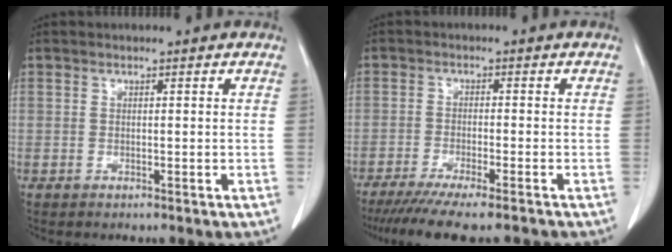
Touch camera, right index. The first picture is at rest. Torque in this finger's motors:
{"motor_torque": [0.92, -0.91, 0.43, 0.12]}